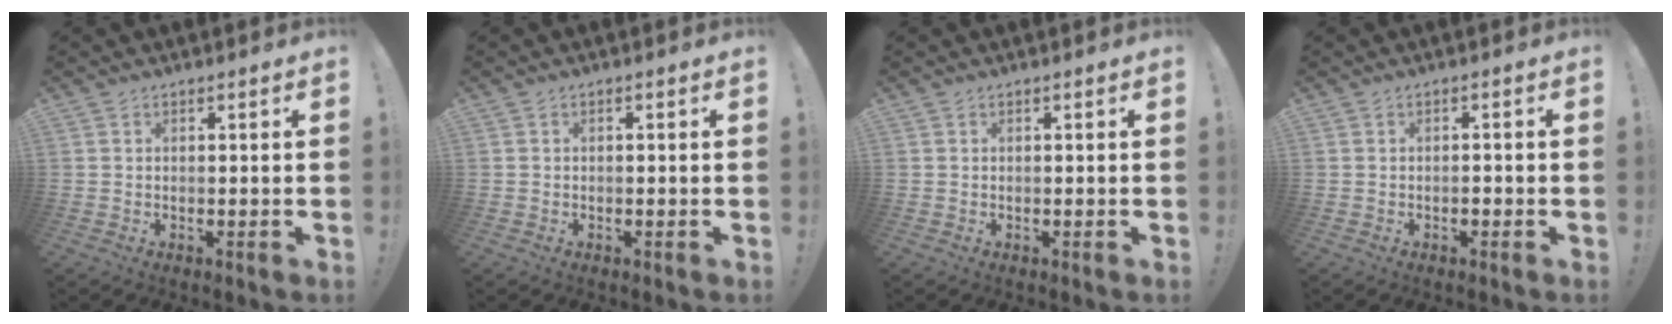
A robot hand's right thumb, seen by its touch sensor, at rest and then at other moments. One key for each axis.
{"total": 0.9, "fx": -0.8, "fy": 0.1, "fz": 0.3, "tx": -0.004, "ty": 0.001, "tz": -0.015}
{"total": 0.0}
{"total": 0.9, "fx": -0.5, "fy": 0.5, "fz": 0.5, "tx": -0.007, "ty": 0.001, "tz": -0.008}